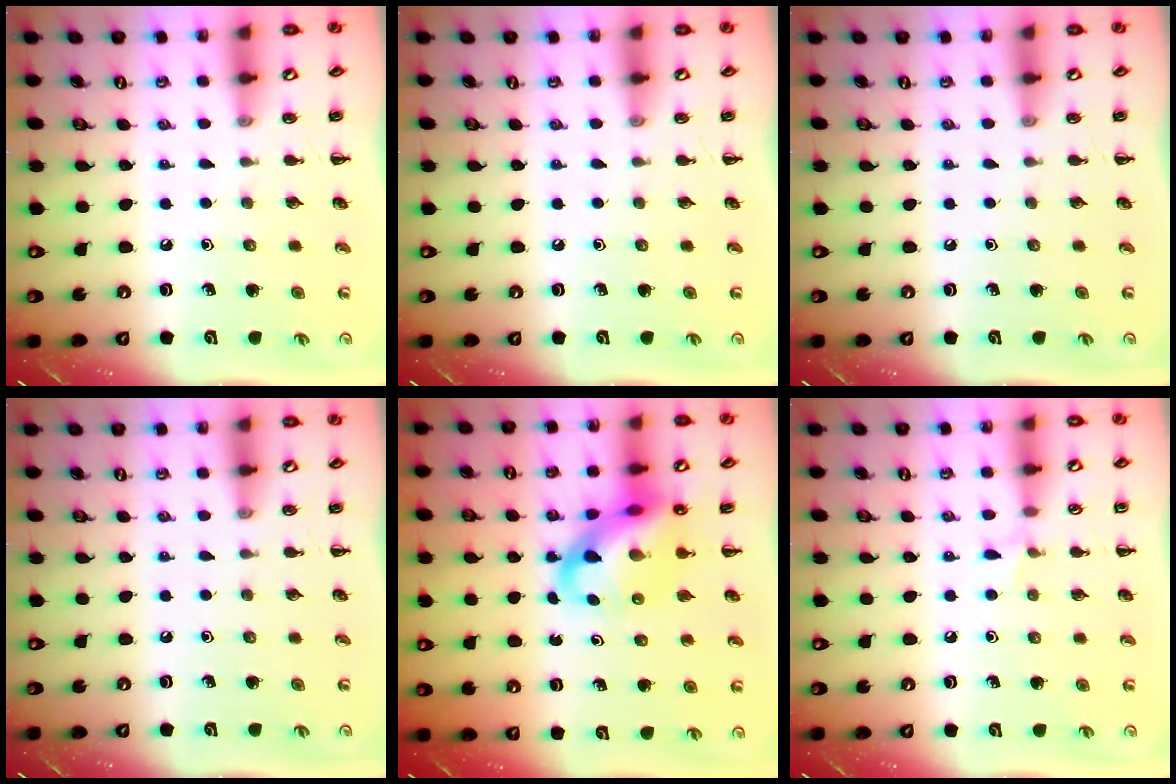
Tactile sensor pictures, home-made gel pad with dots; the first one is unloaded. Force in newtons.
{"total": 0.0}
{"total": 0.0}
{"total": 0.0}
{"total": 13.4, "press": 12.9, "slide": 3.6}
{"total": 4.8, "press": 4.5, "slide": 1.7}